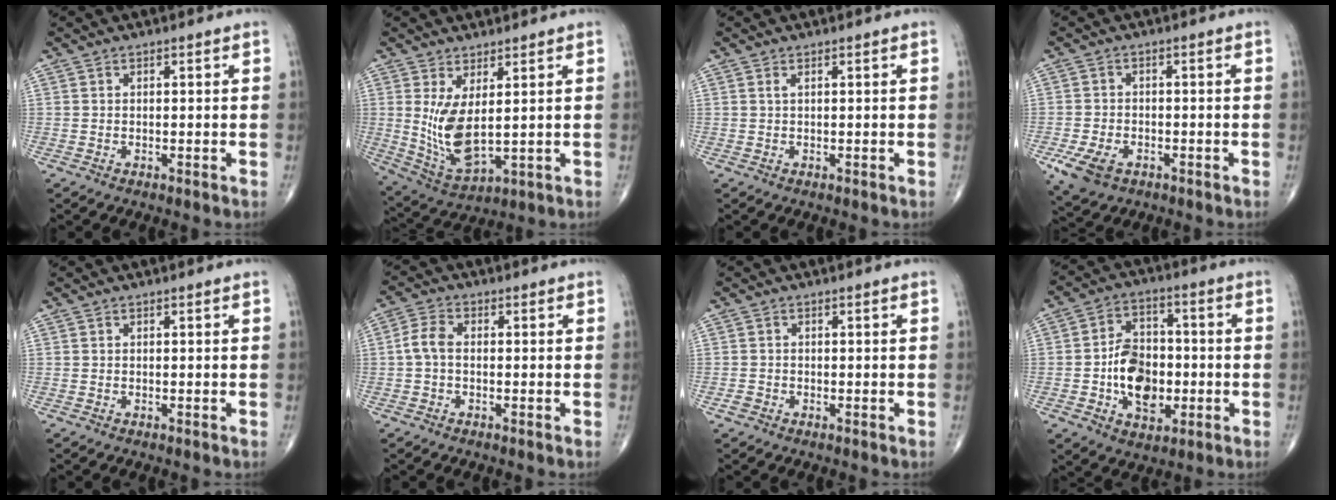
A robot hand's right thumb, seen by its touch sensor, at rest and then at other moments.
{"total": 9.5, "force": [1.6, 3.9, 8.5], "torque": [-0.169, -0.028, 0.048]}
{"total": 0.5, "force": [0.3, 0.1, 0.5], "torque": [-0.013, 0.003, 0.006]}
{"total": 6.7, "force": [-3.1, 4.4, 4.1], "torque": [-0.081, 0.005, -0.049]}
{"total": 0.0}
{"total": 3.9, "force": [-0.3, 2.4, 3.1], "torque": [-0.062, 0.011, -0.013]}
{"total": 1.1, "force": [-0.6, 0.9, 0.3], "torque": [-0.005, 0.002, -0.013]}
{"total": 12.3, "force": [-2.1, 8.5, 8.7], "torque": [-0.111, 0.021, -0.034]}